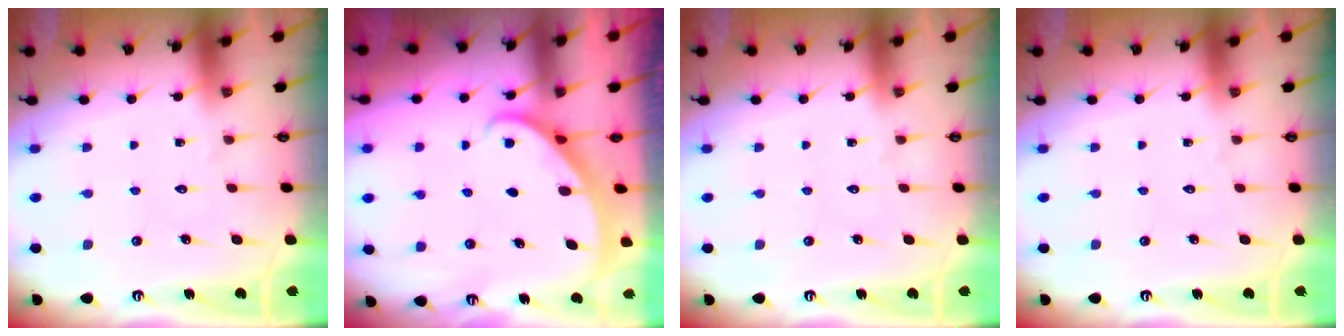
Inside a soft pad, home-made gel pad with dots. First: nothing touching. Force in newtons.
{"total": 1.9, "press": 1.9, "slide": 0.1}
{"total": 0.0}
{"total": 0.0}